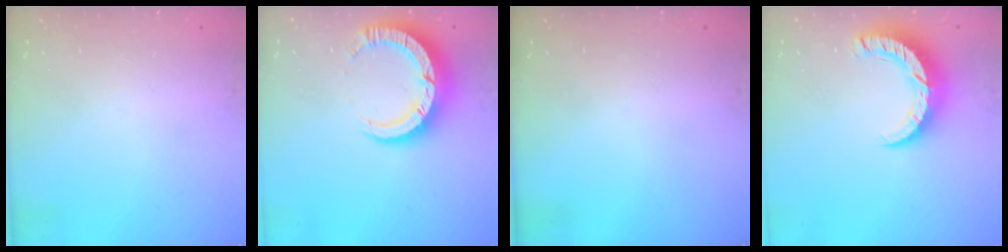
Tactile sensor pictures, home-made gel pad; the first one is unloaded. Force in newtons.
{"total": 10.4, "press": 10.4, "slide": 1.1}
{"total": 0.0}
{"total": 8.9, "press": 8.9, "slide": 0.9}